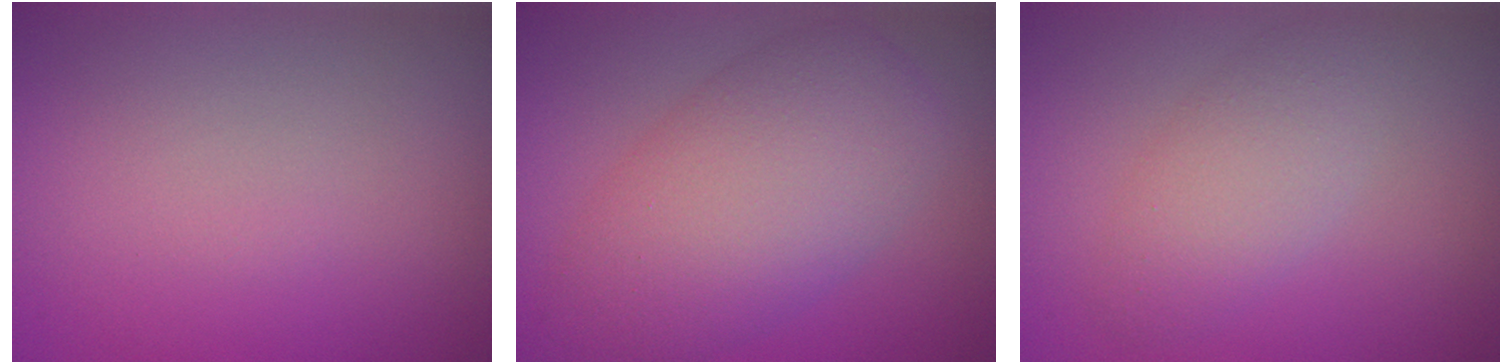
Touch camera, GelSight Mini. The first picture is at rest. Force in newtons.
{"total": 7.9, "press": 7.9, "slide": 0.2}
{"total": 3.1, "press": 3.1, "slide": 0.3}